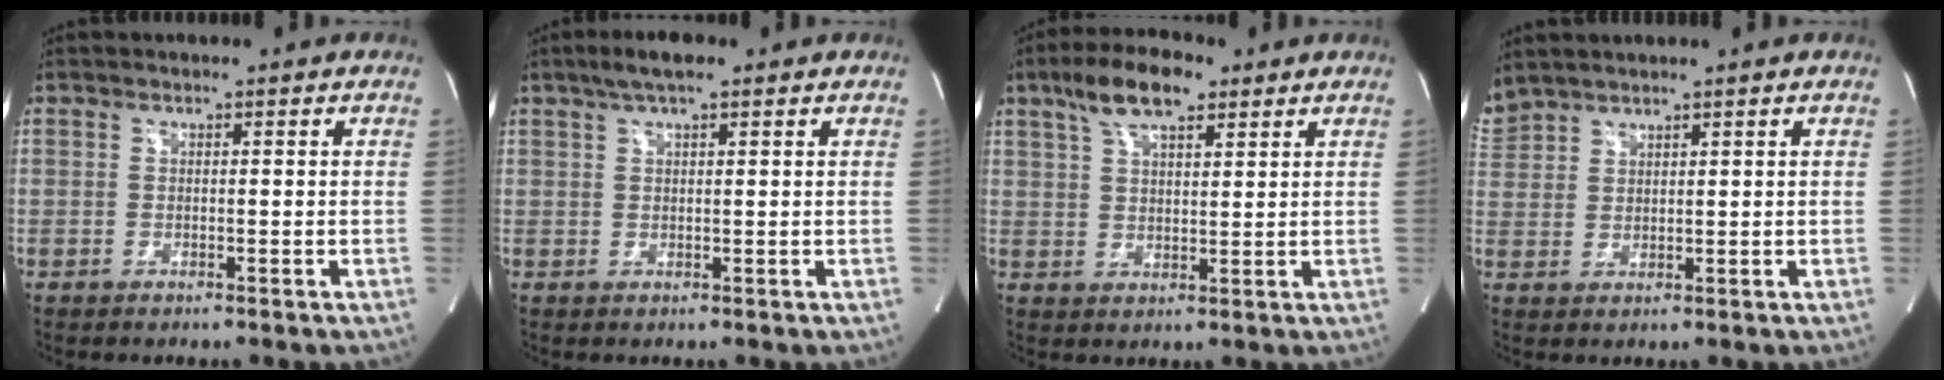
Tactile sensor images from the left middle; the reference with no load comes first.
{"total": 4.3, "force": [2.9, 0.8, 3.1], "torque": [-0.063, 0.017, 0.049]}
{"total": 8.6, "force": [5.4, 3.2, 5.9], "torque": [-0.112, 0.019, 0.096]}
{"total": 4.2, "force": [4.1, 0.8, 0.7], "torque": [-0.029, 0.024, 0.090]}